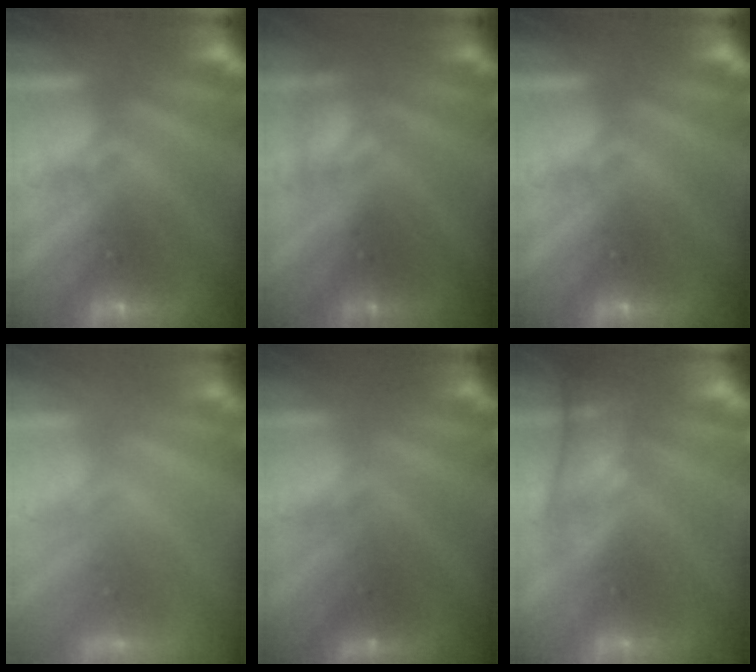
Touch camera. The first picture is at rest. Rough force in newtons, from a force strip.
{"total": 2.4}
{"total": 0.0}
{"total": 7.4}
{"total": 1.5}
{"total": 3.1}